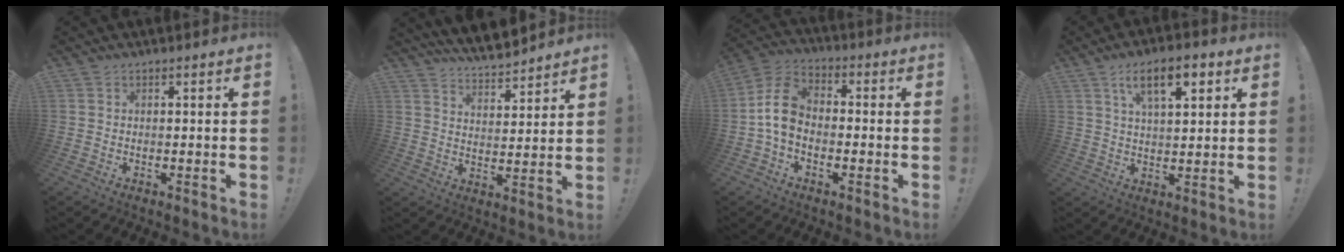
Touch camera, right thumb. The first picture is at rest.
{"total": 8.2, "force": [7.6, 1.7, 2.5], "torque": [-0.050, -0.064, 0.137]}
{"total": 10.6, "force": [-1.4, 7.3, 7.5], "torque": [-0.147, 0.017, -0.021]}
{"total": 10.9, "force": [5.3, 4.2, 8.6], "torque": [-0.127, -0.012, 0.087]}